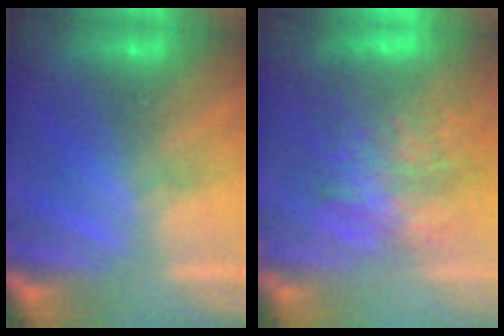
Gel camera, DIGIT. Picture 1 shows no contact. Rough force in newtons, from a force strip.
{"total": 7.8}